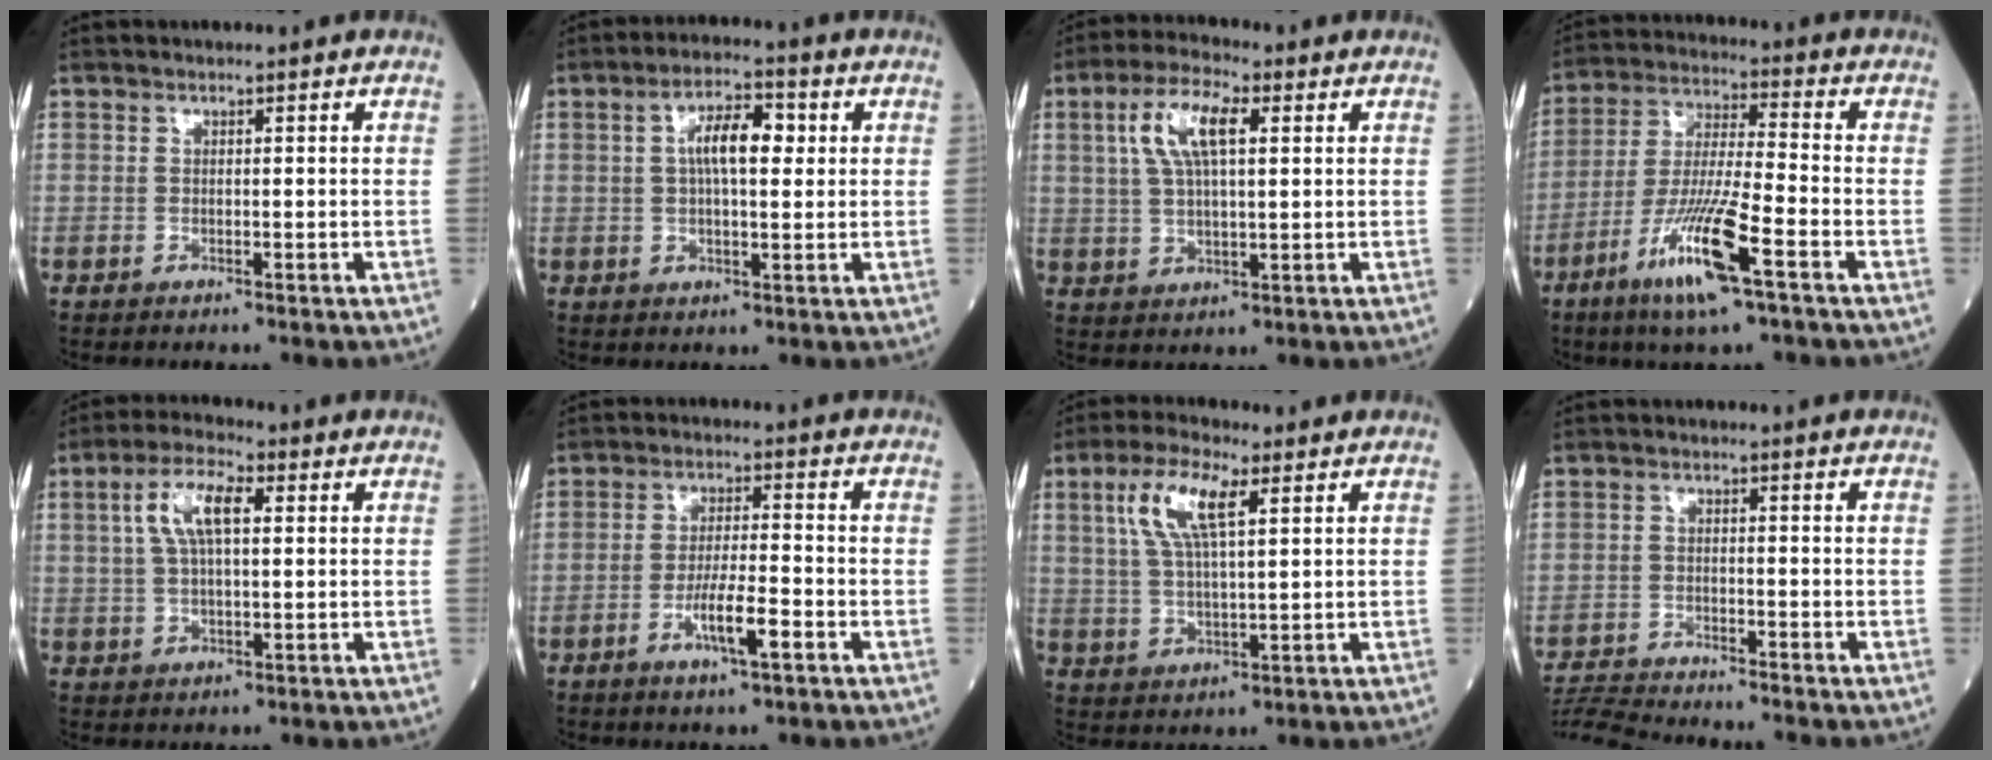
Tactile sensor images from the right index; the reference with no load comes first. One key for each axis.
{"total": 6.8, "fx": 1.4, "fy": 2.3, "fz": 6.3, "tx": -0.115, "ty": 0.018, "tz": 0.022}
{"total": 8.2, "fx": 2.5, "fy": 2.6, "fz": 7.4, "tx": -0.154, "ty": 0.016, "tz": 0.049}
{"total": 12.7, "fx": -6.4, "fy": 0.5, "fz": 11.0, "tx": -0.221, "ty": -0.021, "tz": -0.119}
{"total": 7.5, "fx": 2.1, "fy": 2.4, "fz": 6.8, "tx": -0.140, "ty": 0.016, "tz": 0.039}
{"total": 6.3, "fx": -2.7, "fy": 0.6, "fz": 5.7, "tx": -0.105, "ty": -0.006, "tz": -0.049}
{"total": 8.8, "fx": 3.5, "fy": 2.1, "fz": 7.7, "tx": -0.164, "ty": 0.013, "tz": 0.070}
{"total": 7.2, "fx": -7.1, "fy": -0.9, "fz": 0.9, "tx": -0.016, "ty": -0.013, "tz": -0.129}